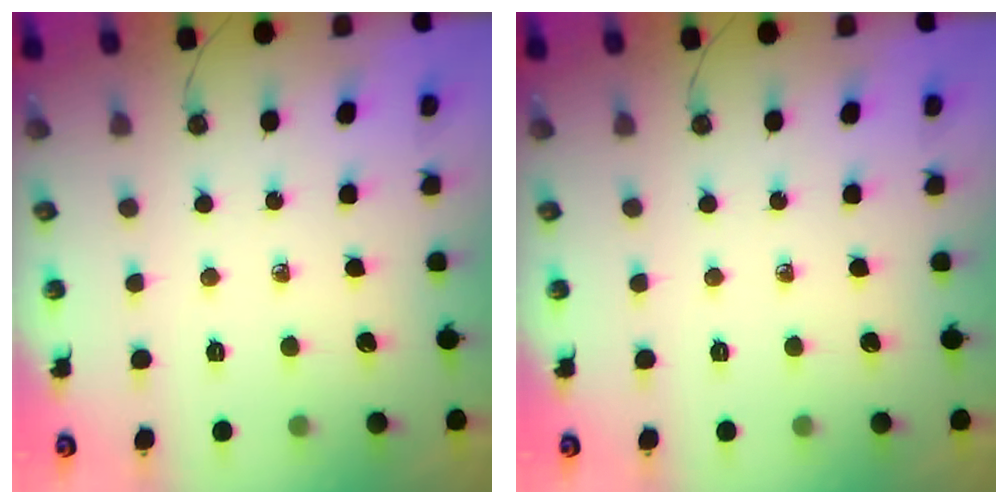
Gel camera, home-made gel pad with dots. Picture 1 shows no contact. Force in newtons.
{"total": 0.0}